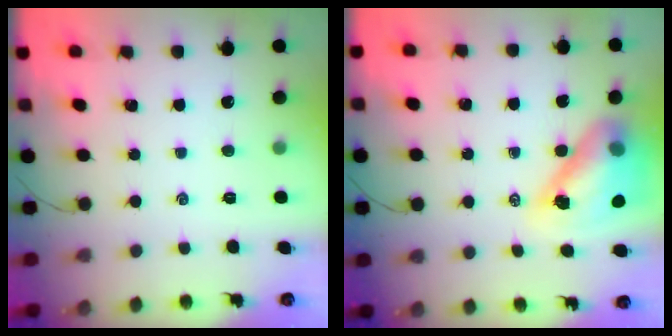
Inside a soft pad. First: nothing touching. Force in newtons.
{"total": 15.0, "press": 14.3, "slide": 4.5}